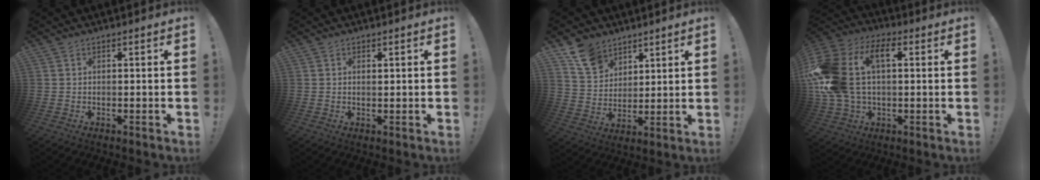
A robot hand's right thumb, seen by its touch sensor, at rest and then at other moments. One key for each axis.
{"total": 0.9, "fx": 0.7, "fy": 0.3, "fz": 0.5, "tx": -0.002, "ty": -0.002, "tz": 0.012}
{"total": 10.9, "fx": 7.7, "fy": 7.1, "fz": 3.0, "tx": -0.050, "ty": -0.050, "tz": 0.151}
{"total": 20.4, "fx": 3.2, "fy": 13.4, "fz": 15.1, "tx": -0.309, "ty": 0.007, "tz": 0.055}